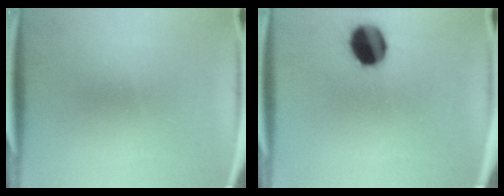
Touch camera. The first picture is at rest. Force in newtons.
{"total": 11.5}